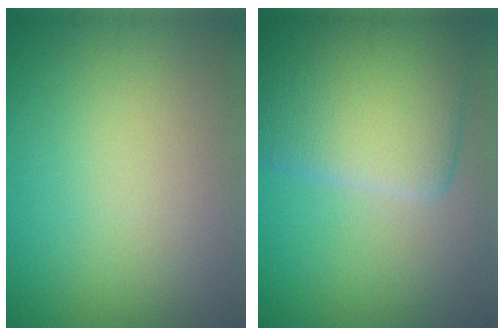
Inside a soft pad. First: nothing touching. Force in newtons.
{"total": 8.8, "press": 8.7, "slide": 1.0}